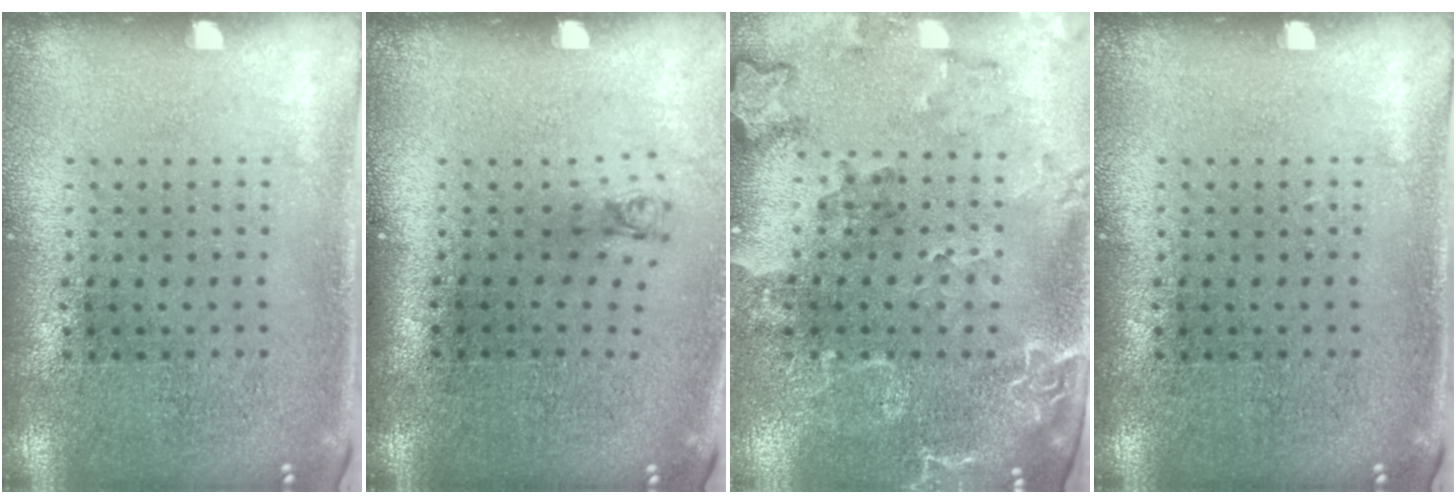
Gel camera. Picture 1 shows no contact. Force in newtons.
{"total": 0.7, "press": 0.3, "slide": 0.7}
{"total": 2.1, "press": 1.9, "slide": 0.9}
{"total": 0.0}